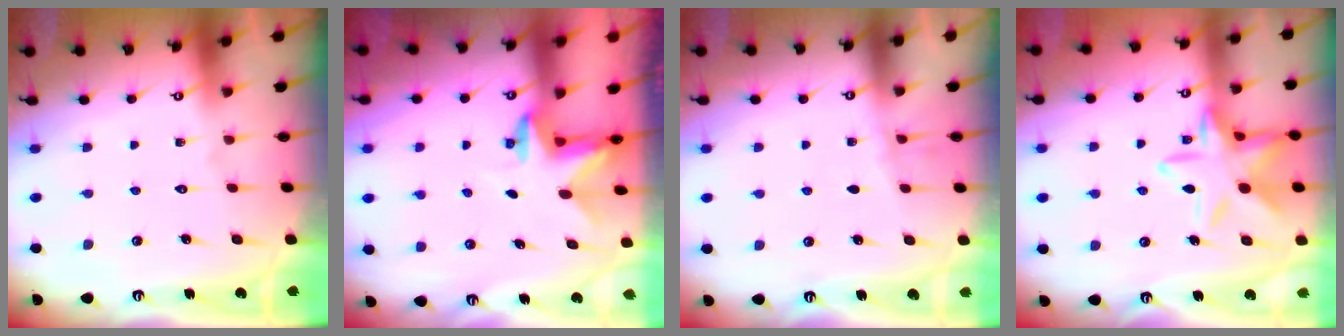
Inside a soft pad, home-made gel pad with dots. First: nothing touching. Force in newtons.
{"total": 2.4, "press": 2.4, "slide": 0.4}
{"total": 1.4, "press": 1.3, "slide": 0.3}
{"total": 14.9, "press": 14.9, "slide": 1.1}